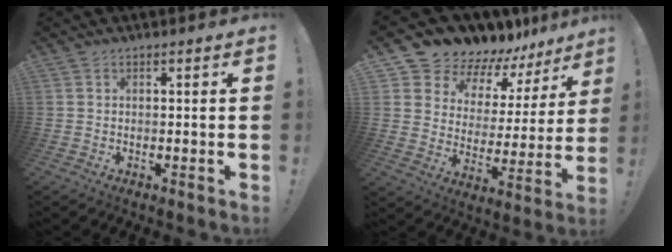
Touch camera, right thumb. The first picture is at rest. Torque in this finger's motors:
{"motor_torque": [0.07, 1.78, 0.15, 0.10, 0.02]}